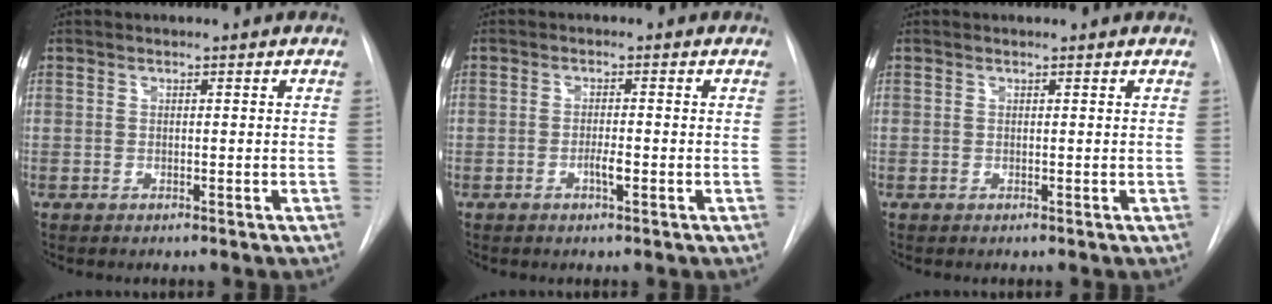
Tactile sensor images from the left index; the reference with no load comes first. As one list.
[{"total": 1.9, "force": [-0.8, 0.3, 1.7], "torque": [-0.030, -0.001, -0.014]}, {"total": 0.9, "force": [0.9, 0.1, 0.1], "torque": [-0.007, 0.007, 0.011]}]